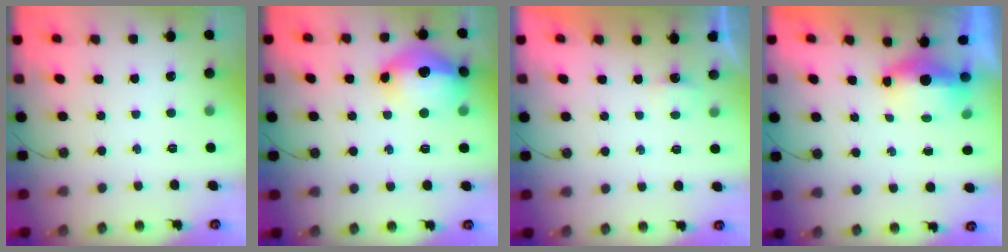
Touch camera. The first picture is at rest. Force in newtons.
{"total": 16.0, "press": 15.9, "slide": 1.9}
{"total": 5.2, "press": 1.8, "slide": 4.9}
{"total": 6.1, "press": 5.3, "slide": 2.9}